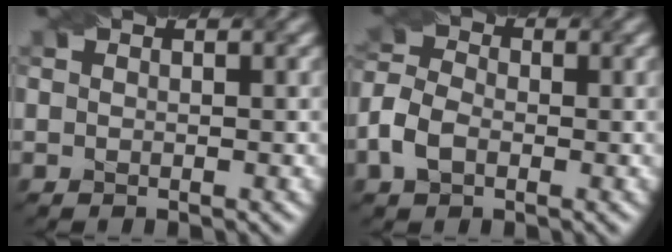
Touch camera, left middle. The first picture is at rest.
{"total": 3.7, "force": [-1.6, 2.5, 2.2], "torque": [-0.056, 0.003, -0.038]}